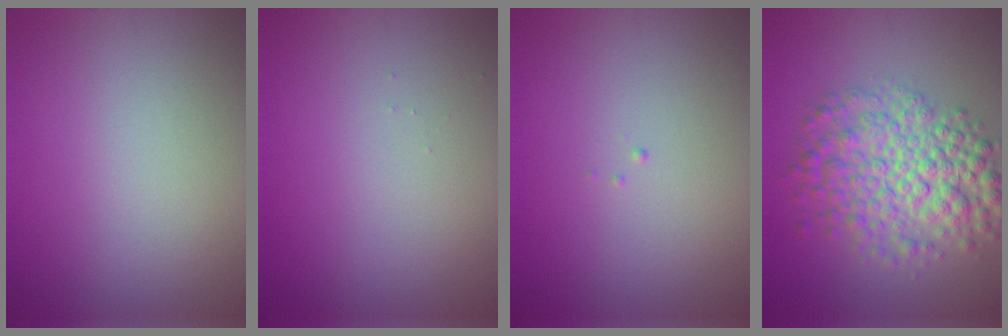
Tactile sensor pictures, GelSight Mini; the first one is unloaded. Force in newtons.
{"total": 0.0}
{"total": 0.0}
{"total": 6.8, "press": 6.8, "slide": 0.2}